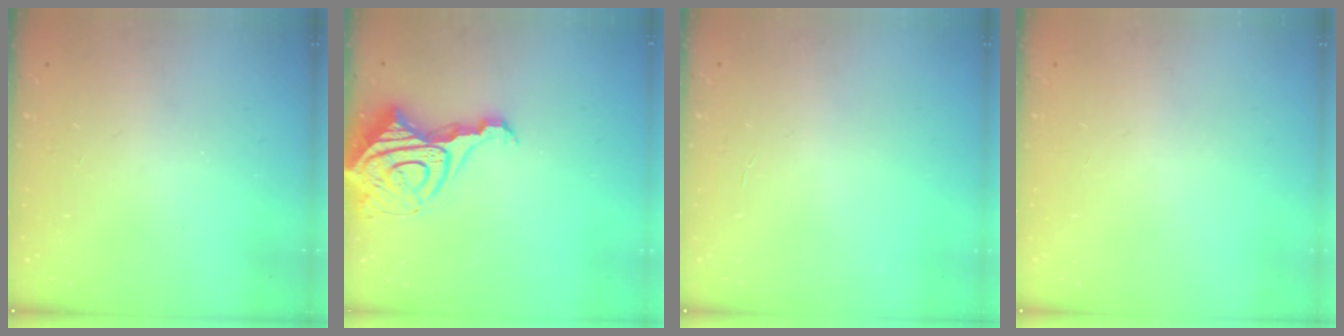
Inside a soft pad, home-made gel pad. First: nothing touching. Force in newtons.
{"total": 14.2, "press": 14.2, "slide": 1.4}
{"total": 1.1, "press": 1.1, "slide": 0.2}
{"total": 0.0}